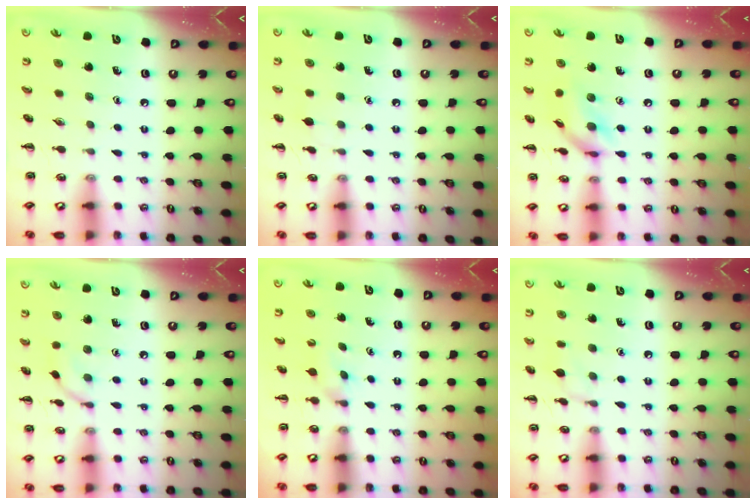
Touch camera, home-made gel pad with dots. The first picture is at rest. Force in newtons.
{"total": 5.1, "press": 4.8, "slide": 1.6}
{"total": 11.9, "press": 11.8, "slide": 1.4}
{"total": 6.4, "press": 6.4, "slide": 0.8}
{"total": 2.4, "press": 2.2, "slide": 1.0}
{"total": 6.6, "press": 6.2, "slide": 2.2}